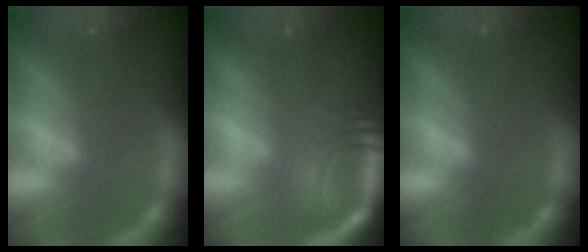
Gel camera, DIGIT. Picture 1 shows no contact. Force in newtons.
{"total": 9.5}
{"total": 0.0}